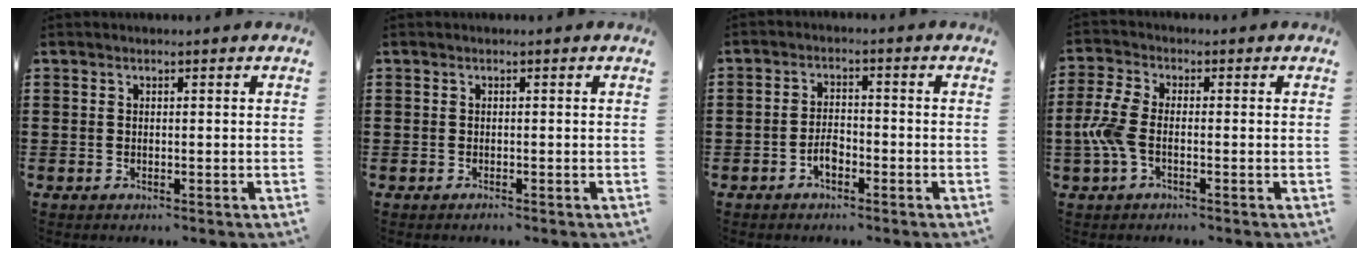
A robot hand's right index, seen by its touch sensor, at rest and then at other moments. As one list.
[{"total": 0.6, "force": [-0.5, 0.0, 0.1], "torque": [-0.005, -0.004, -0.010]}, {"total": 2.9, "force": [-1.6, 1.6, 1.9], "torque": [-0.044, 0.002, -0.033]}, {"total": 5.5, "force": [-1.5, 2.5, 4.7], "torque": [-0.124, -0.010, -0.034]}]